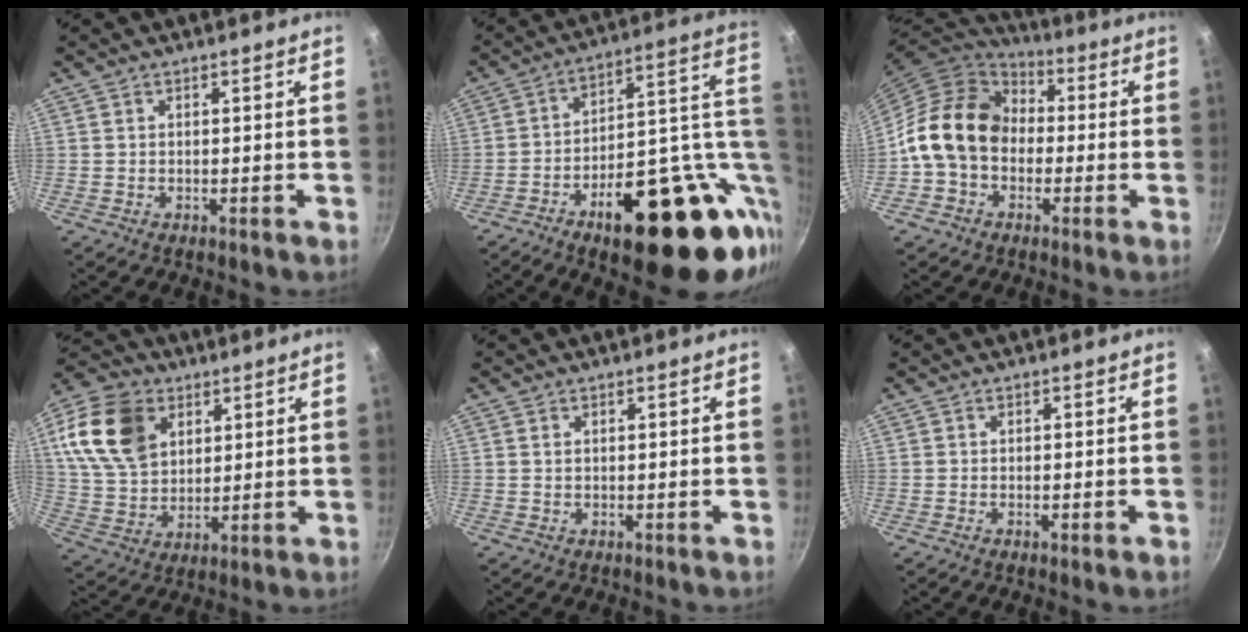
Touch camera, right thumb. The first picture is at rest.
{"total": 27.7, "force": [-6.9, 13.0, 23.5], "torque": [-0.278, 0.025, -0.086]}
{"total": 15.2, "force": [-0.5, 12.3, 8.8], "torque": [-0.115, 0.040, -0.024]}
{"total": 17.0, "force": [6.2, 12.1, 10.2], "torque": [-0.173, -0.010, 0.120]}
{"total": 0.7, "force": [0.3, 0.5, 0.5], "torque": [-0.008, 0.001, 0.005]}
{"total": 1.1, "force": [-0.4, 0.1, 1.0], "torque": [-0.020, 0.001, -0.008]}